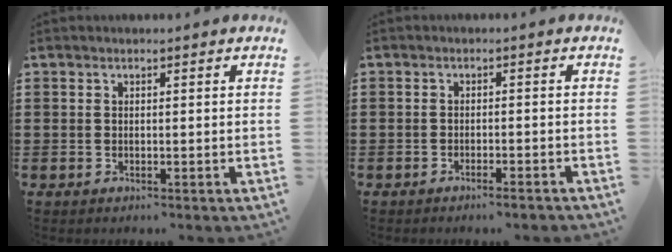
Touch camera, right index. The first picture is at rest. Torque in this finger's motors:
{"motor_torque": [0.39, 1.62, -0.41, -0.03]}